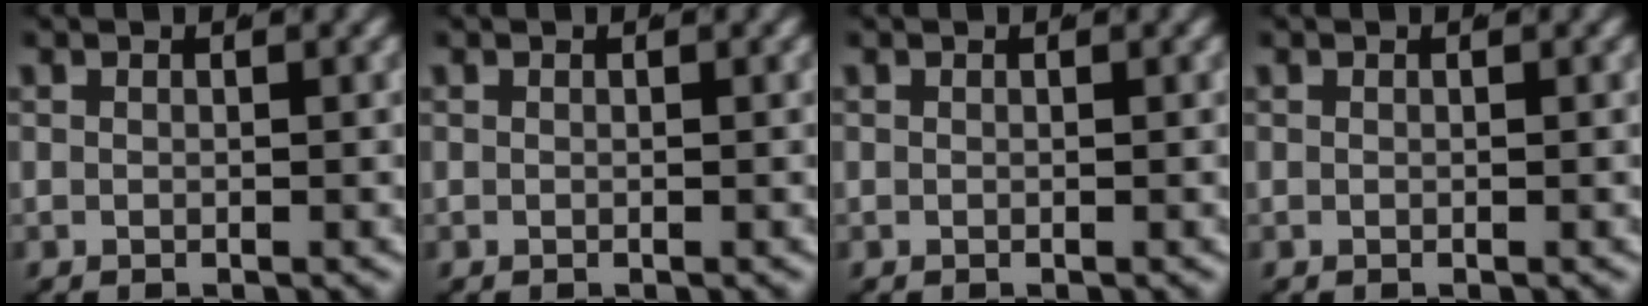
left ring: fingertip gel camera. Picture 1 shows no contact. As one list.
[{"total": 0.0}, {"total": 0.0}, {"total": 0.0}]